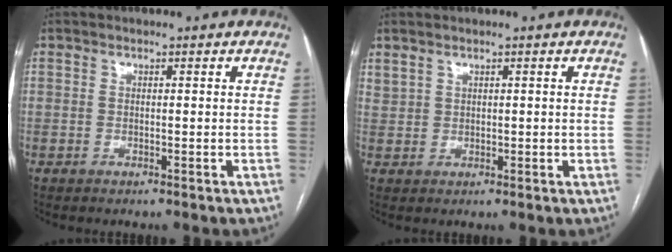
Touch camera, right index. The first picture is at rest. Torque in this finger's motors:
{"motor_torque": [-0.16, 0.22, 0.00, 0.00]}